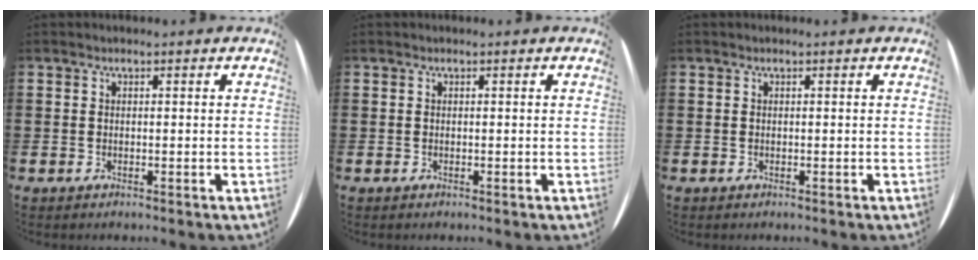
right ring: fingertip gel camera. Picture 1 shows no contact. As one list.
[{"total": 0.0}, {"total": 0.0}]